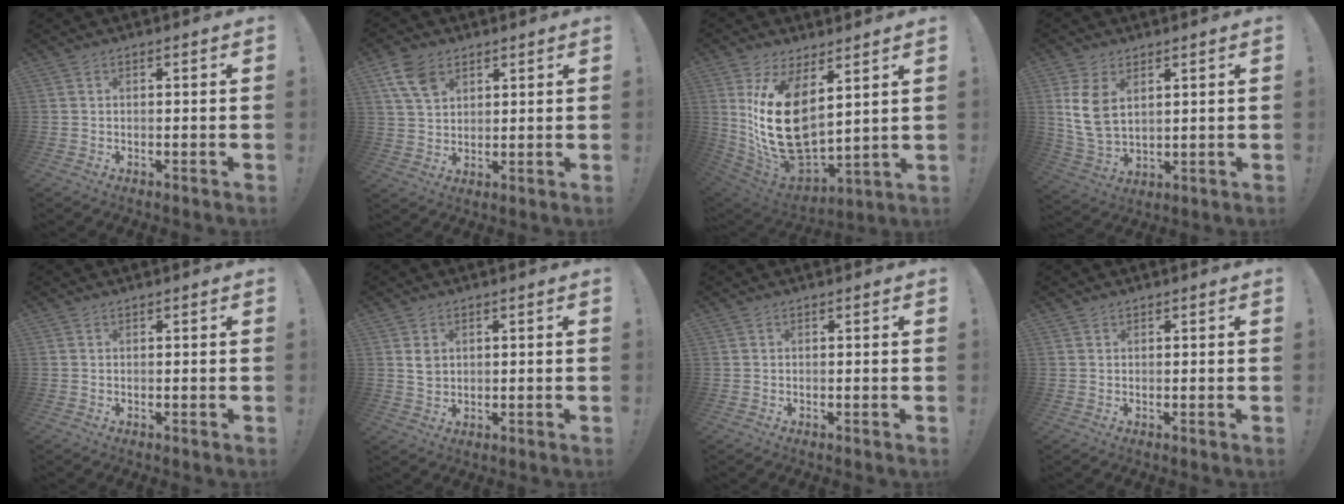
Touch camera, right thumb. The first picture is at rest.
{"total": 9.3, "force": [5.1, 6.1, 4.9], "torque": [-0.087, -0.014, 0.103]}
{"total": 20.4, "force": [6.0, 10.5, 16.5], "torque": [-0.332, -0.061, 0.115]}
{"total": 9.1, "force": [3.7, 5.5, 6.3], "torque": [-0.125, -0.022, 0.069]}
{"total": 0.0}
{"total": 3.3, "force": [1.4, 2.5, 1.6], "torque": [-0.020, -0.001, 0.026]}
{"total": 0.0}
{"total": 0.7, "force": [0.6, 0.3, 0.1], "torque": [-0.001, -0.002, 0.012]}